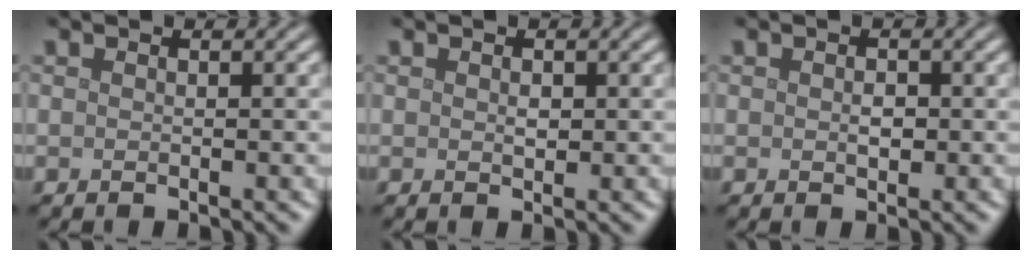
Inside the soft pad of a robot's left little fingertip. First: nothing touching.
{"total": 0.8, "force": [0.1, 0.5, 0.6], "torque": [-0.009, -0.001, 0.002]}
{"total": 1.1, "force": [0.0, 0.7, 0.8], "torque": [-0.013, -0.002, -0.002]}